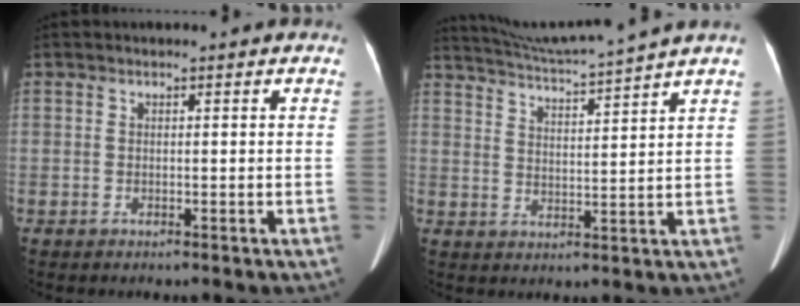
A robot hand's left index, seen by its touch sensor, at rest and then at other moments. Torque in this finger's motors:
{"motor_torque": [-0.48, -1.40, -0.05, 0.07]}